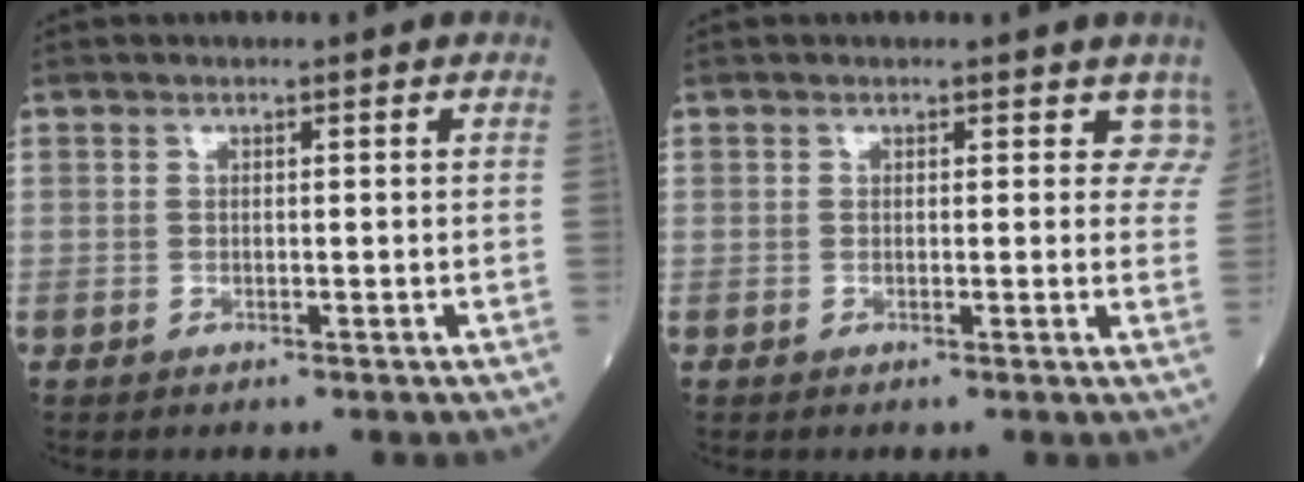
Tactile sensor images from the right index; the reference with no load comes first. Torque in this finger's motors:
{"motor_torque": [-0.02, 0.05, 0.00, 0.00]}